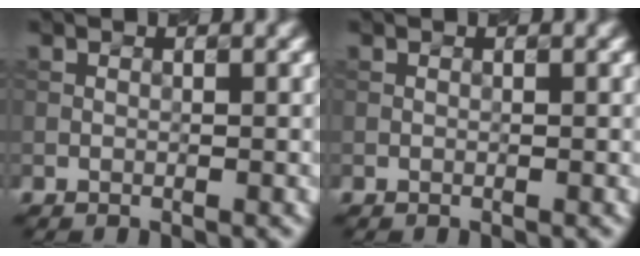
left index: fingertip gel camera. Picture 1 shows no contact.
{"total": 0.0}